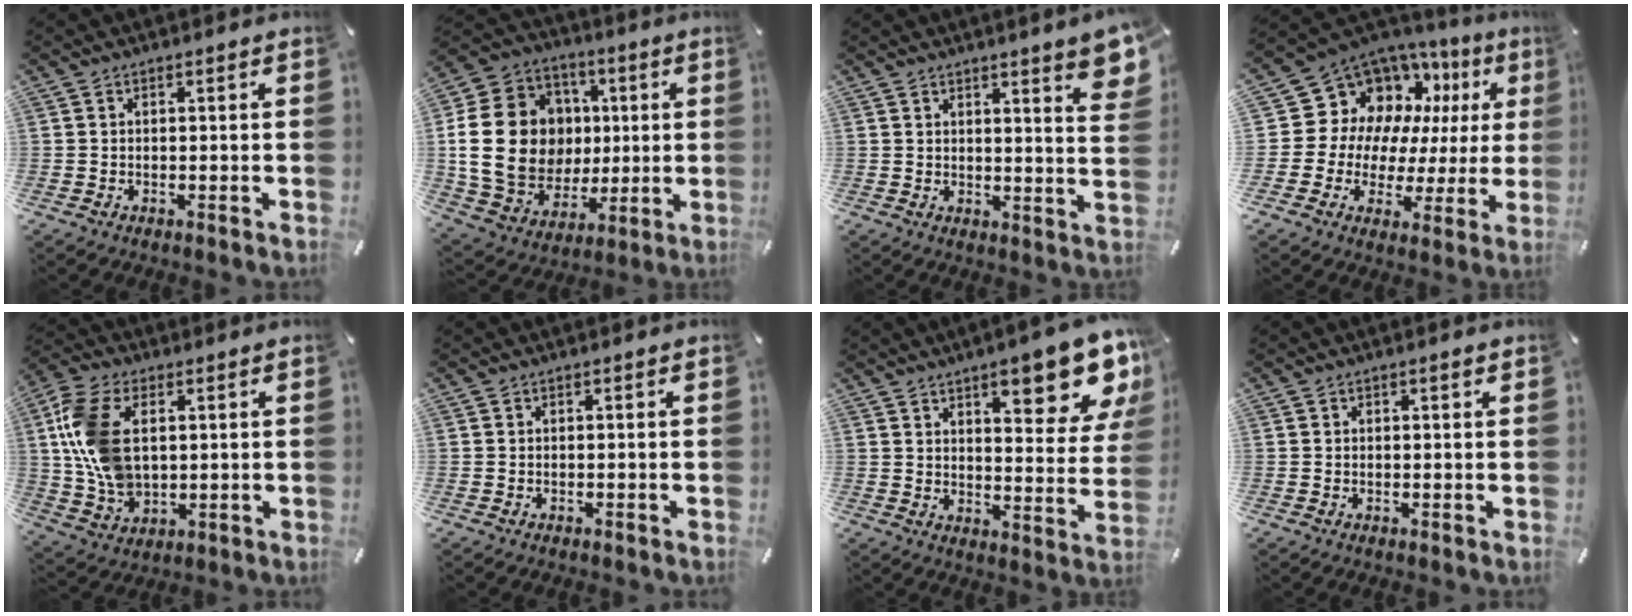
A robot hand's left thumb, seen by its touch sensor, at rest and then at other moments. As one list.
[{"total": 22.2, "force": [1.7, 18.8, 11.7], "torque": [-0.223, 0.010, 0.049]}, {"total": 6.5, "force": [4.3, 0.5, 4.8], "torque": [-0.068, -0.031, 0.070]}, {"total": 13.1, "force": [6.6, 10.6, 4.2], "torque": [-0.073, -0.074, 0.131]}, {"total": 13.1, "force": [2.4, 8.9, 9.3], "torque": [-0.218, 0.002, 0.043]}, {"total": 0.0}, {"total": 16.3, "force": [10.1, 5.4, 11.5], "torque": [-0.143, -0.064, 0.161]}, {"total": 0.8, "force": [0.5, 0.4, 0.5], "torque": [-0.010, 0.003, 0.007]}]